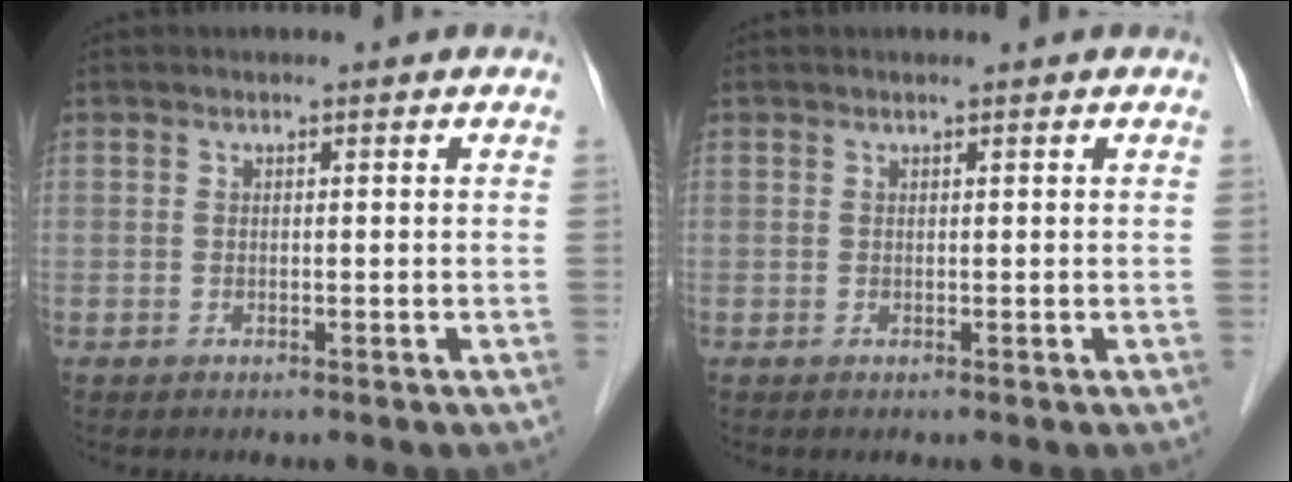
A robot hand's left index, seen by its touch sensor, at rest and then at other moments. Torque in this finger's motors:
{"motor_torque": [0.18, -0.13, 0.03, 0.01]}